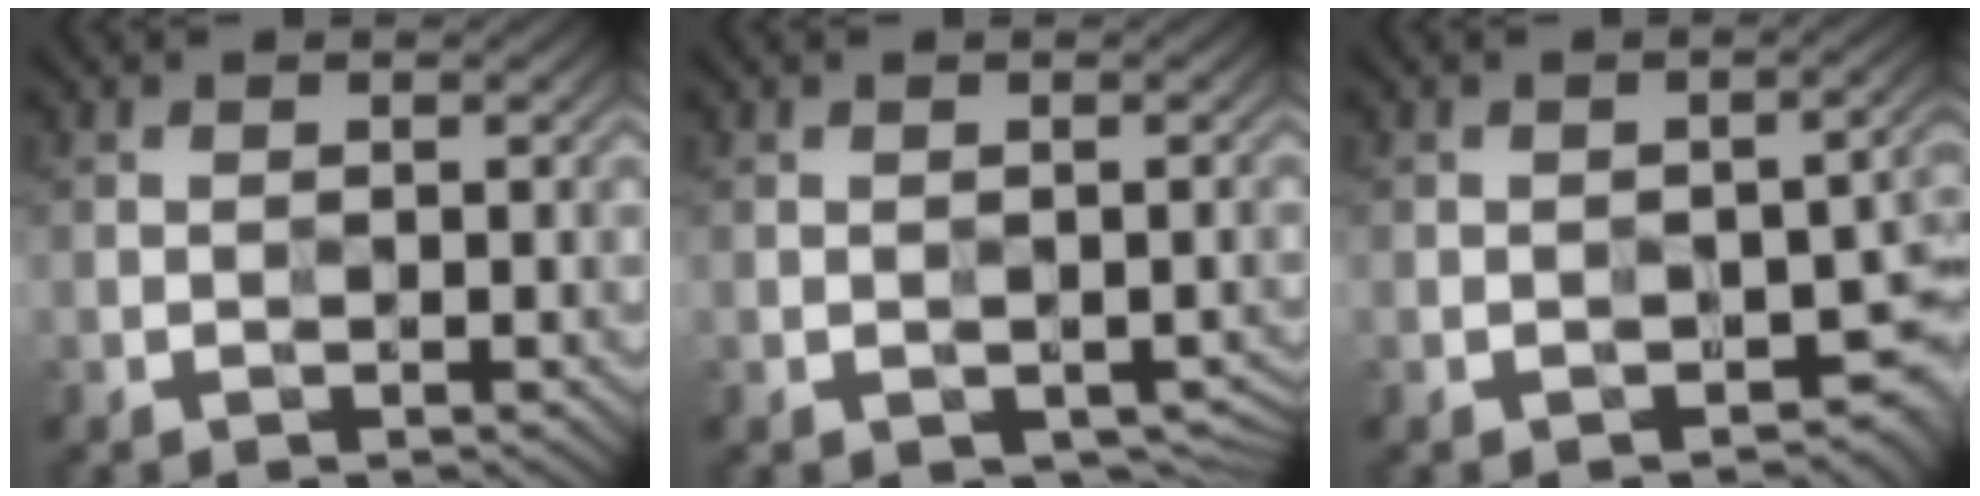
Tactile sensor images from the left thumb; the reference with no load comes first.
{"total": 2.8, "force": [-1.1, 1.7, 2.0], "torque": [-0.027, -0.010, -0.008]}
{"total": 5.8, "force": [-2.7, 2.8, 4.2], "torque": [-0.049, -0.009, -0.036]}